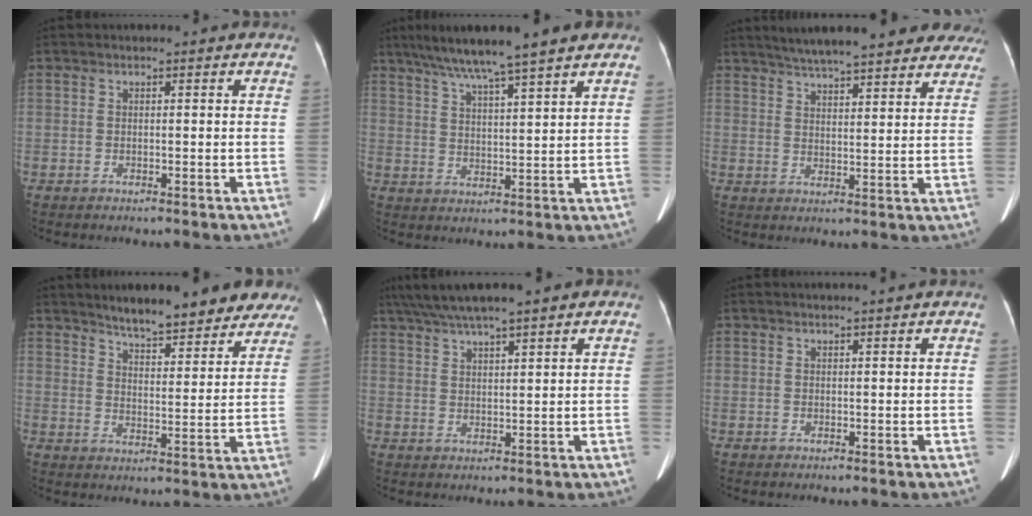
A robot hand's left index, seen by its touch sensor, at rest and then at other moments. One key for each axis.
{"total": 10.7, "fx": 8.4, "fy": -0.7, "fz": 6.5, "tx": -0.114, "ty": 0.022, "tz": 0.135}
{"total": 21.9, "fx": 19.2, "fy": 3.9, "fz": 9.8, "tx": -0.151, "ty": 0.011, "tz": 0.245}
{"total": 14.1, "fx": 12.2, "fy": 3.2, "fz": 6.5, "tx": -0.070, "ty": -0.001, "tz": 0.159}
{"total": 9.2, "fx": 7.4, "fy": 0.1, "fz": 5.5, "tx": -0.101, "ty": 0.038, "tz": 0.122}
{"total": 2.0, "fx": 1.8, "fy": -0.5, "fz": 0.8, "tx": -0.010, "ty": 0.008, "tz": 0.024}